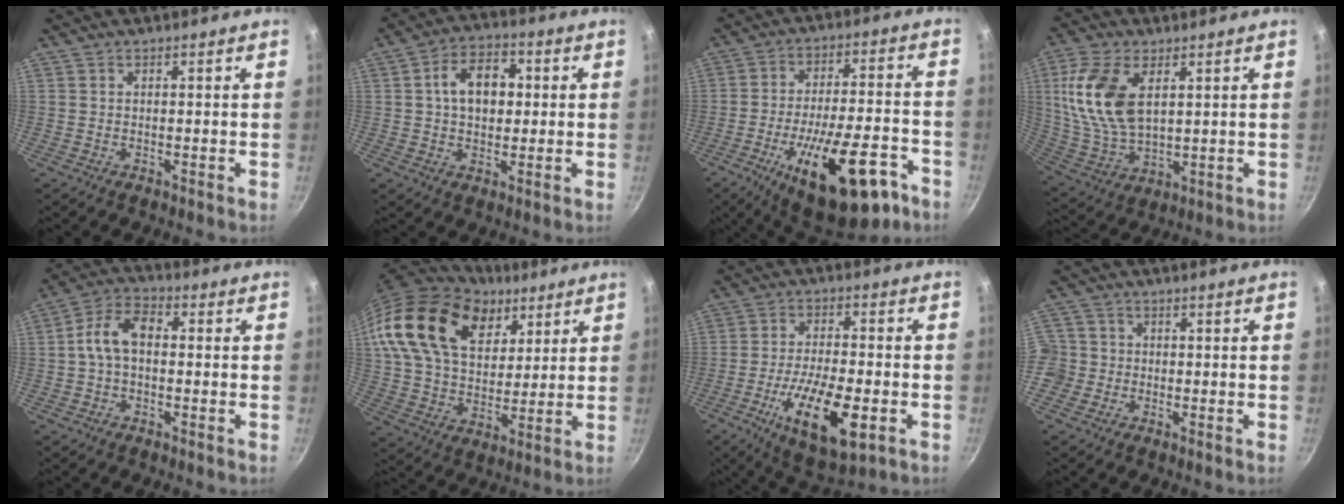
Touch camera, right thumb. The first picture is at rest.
{"total": 10.1, "force": [1.4, 6.9, 7.2], "torque": [-0.090, 0.014, 0.015]}
{"total": 21.7, "force": [-10.7, 8.0, 17.1], "torque": [-0.233, 0.041, -0.151]}
{"total": 15.5, "force": [4.4, 8.5, 12.1], "torque": [-0.239, -0.012, 0.097]}
{"total": 8.0, "force": [0.0, 5.1, 6.1], "torque": [-0.106, 0.030, -0.012]}
{"total": 24.9, "force": [12.8, 15.8, 14.4], "torque": [-0.239, -0.018, 0.229]}
{"total": 15.7, "force": [-5.4, 5.9, 13.5], "torque": [-0.231, 0.012, -0.089]}
{"total": 6.0, "force": [-1.2, 5.7, 1.5], "torque": [-0.017, 0.016, -0.030]}